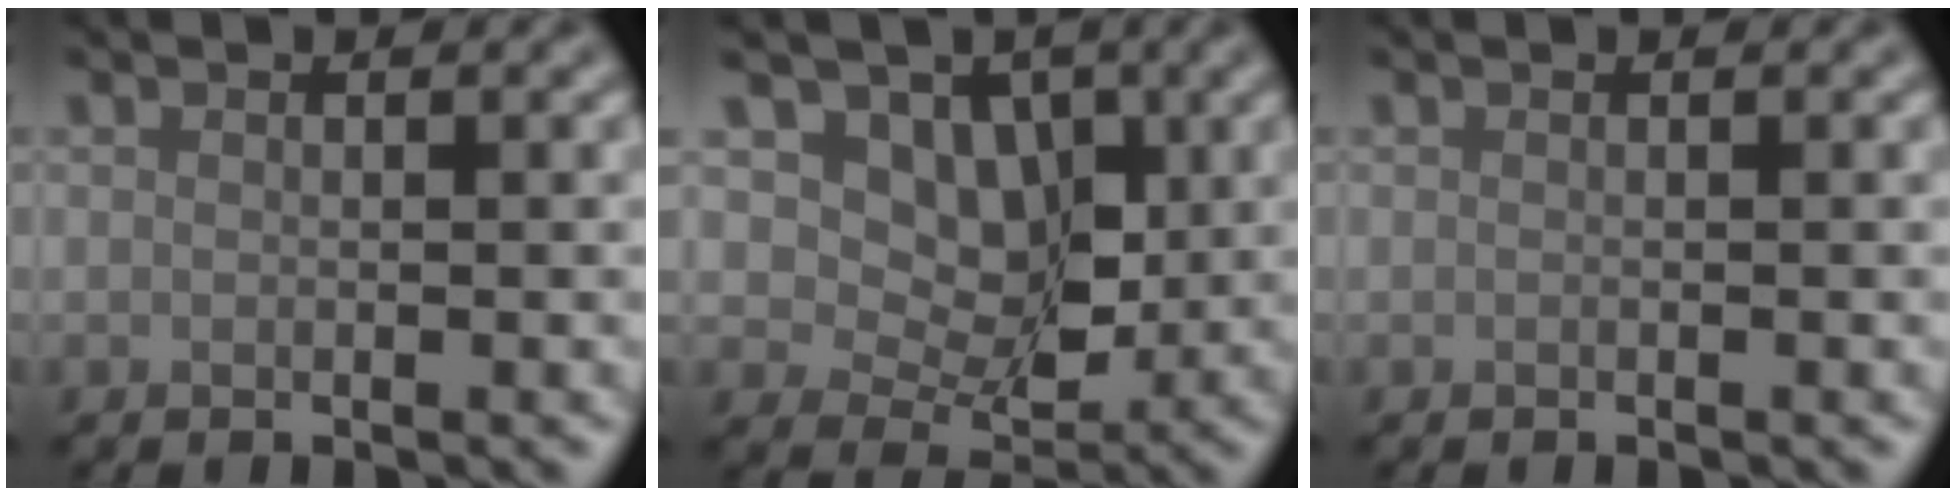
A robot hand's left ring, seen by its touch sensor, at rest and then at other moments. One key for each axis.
{"total": 6.8, "fx": 2.1, "fy": 5.3, "fz": 3.7, "tx": -0.061, "ty": -0.013, "tz": 0.038}
{"total": 0.0}